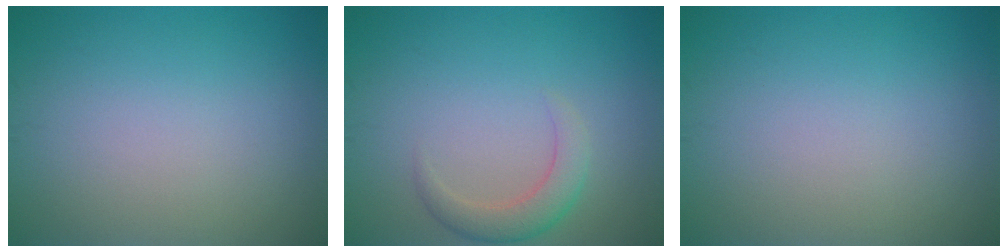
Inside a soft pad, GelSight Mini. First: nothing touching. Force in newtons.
{"total": 2.6, "press": 2.6, "slide": 0.1}
{"total": 0.0}